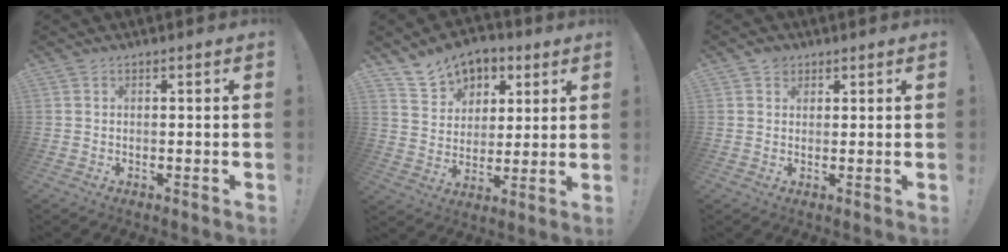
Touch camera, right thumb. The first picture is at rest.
{"total": 11.0, "force": [7.0, 7.9, 3.1], "torque": [-0.051, -0.042, 0.137]}
{"total": 2.6, "force": [1.5, 2.0, 0.5], "torque": [0.000, -0.005, 0.026]}